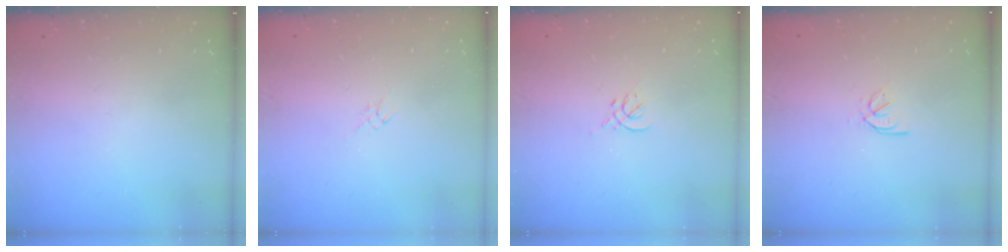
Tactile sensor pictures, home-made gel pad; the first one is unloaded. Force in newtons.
{"total": 3.1, "press": 3.0, "slide": 0.7}
{"total": 0.0}
{"total": 2.5, "press": 2.4, "slide": 0.5}